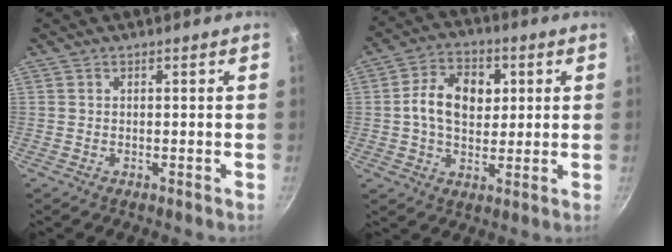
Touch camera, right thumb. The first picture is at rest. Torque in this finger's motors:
{"motor_torque": [1.32, 1.47, 0.64, -0.53, 0.09]}